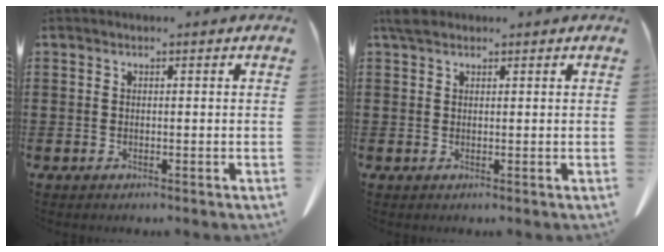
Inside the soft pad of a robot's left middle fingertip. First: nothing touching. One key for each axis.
{"total": 2.0, "fx": 1.6, "fy": 0.9, "fz": 0.9, "tx": -0.023, "ty": 0.004, "tz": 0.031}